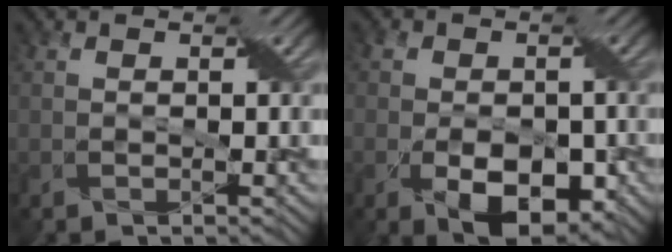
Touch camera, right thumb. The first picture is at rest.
{"total": 8.6, "force": [-2.8, 5.4, 6.1], "torque": [-0.116, -0.026, -0.036]}